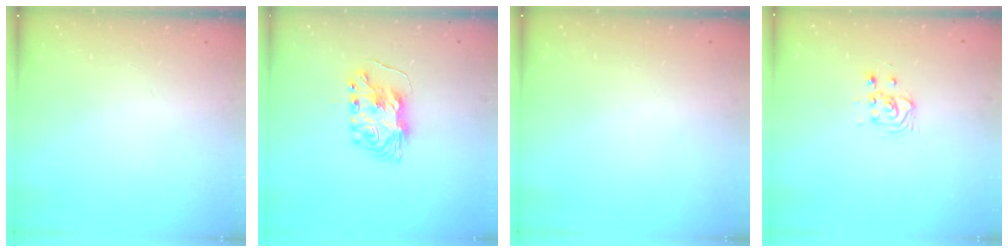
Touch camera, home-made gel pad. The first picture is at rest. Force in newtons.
{"total": 8.6, "press": 8.5, "slide": 0.7}
{"total": 0.0}
{"total": 3.6, "press": 3.6, "slide": 0.1}